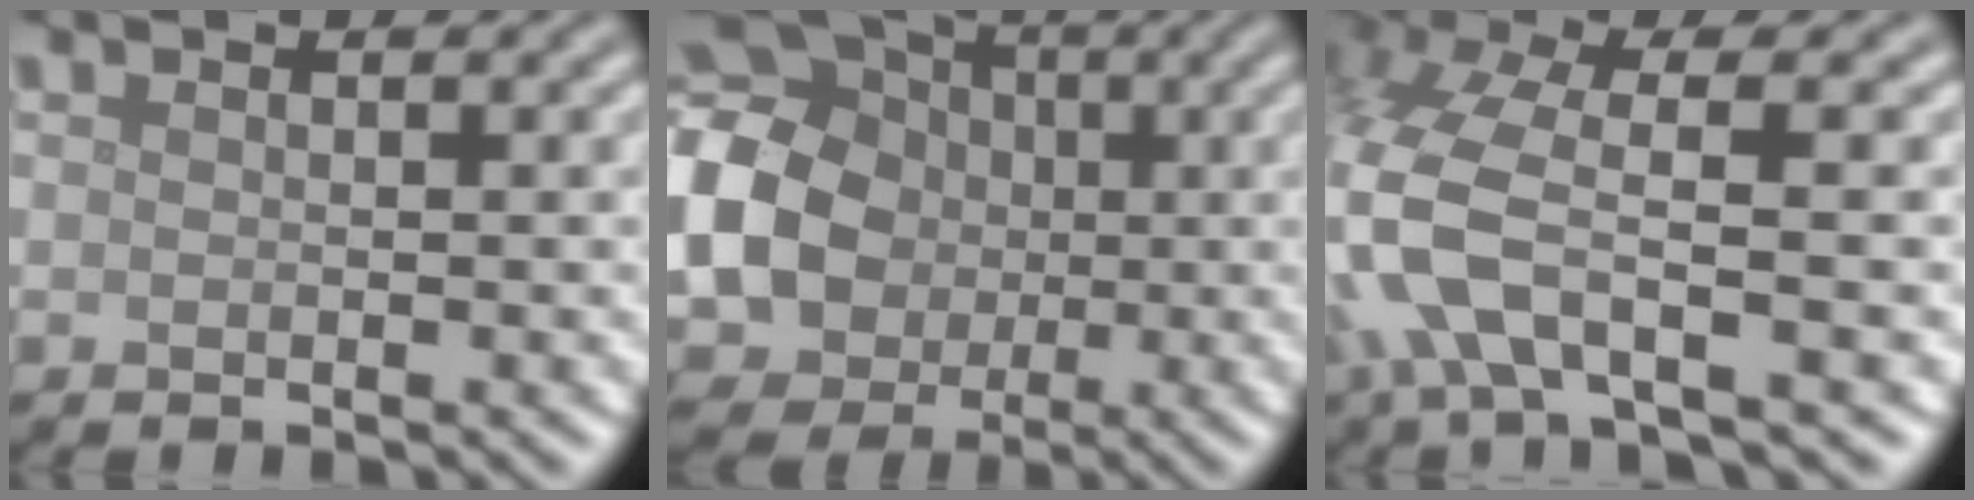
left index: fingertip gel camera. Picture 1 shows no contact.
{"total": 20.1, "force": [0.2, 18.3, 8.5], "torque": [-0.222, 0.011, -0.050]}
{"total": 7.0, "force": [-1.3, 2.5, 6.4], "torque": [-0.156, 0.002, -0.039]}